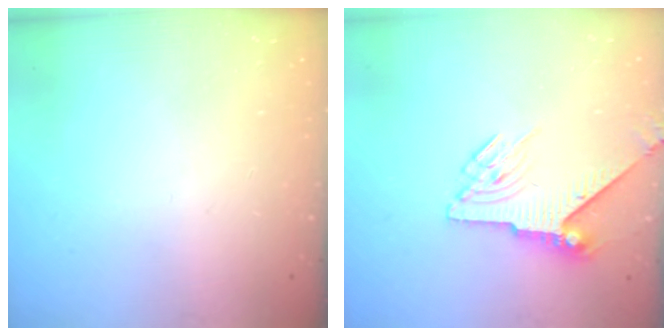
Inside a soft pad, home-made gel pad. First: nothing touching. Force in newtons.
{"total": 7.0, "press": 6.9, "slide": 1.1}